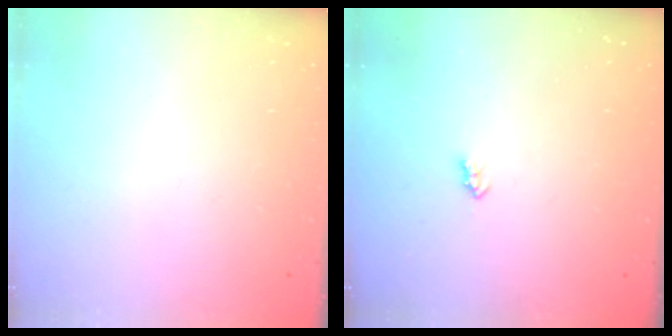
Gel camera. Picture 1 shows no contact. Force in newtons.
{"total": 2.4, "press": 2.4, "slide": 0.4}